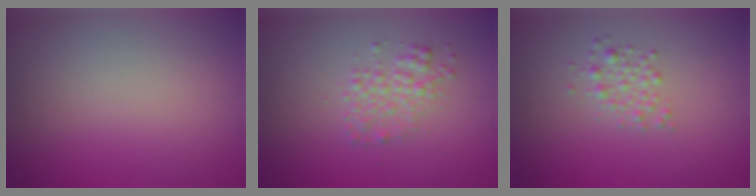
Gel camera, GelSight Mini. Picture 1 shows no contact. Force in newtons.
{"total": 2.2, "press": 2.2, "slide": 0.0}
{"total": 1.7, "press": 1.7, "slide": 0.0}